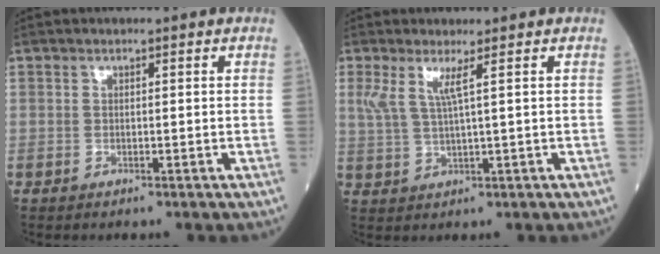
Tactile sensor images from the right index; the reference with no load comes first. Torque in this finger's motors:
{"motor_torque": [0.20, 0.21, 0.07, 0.07]}